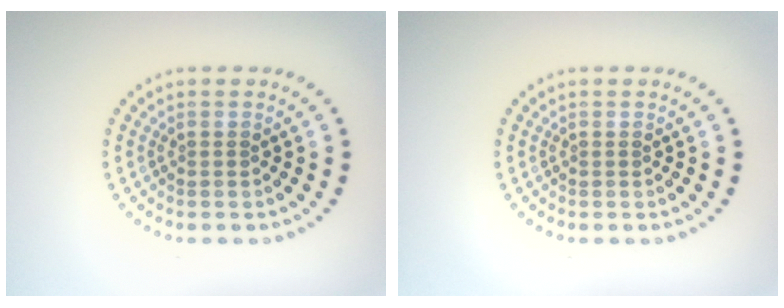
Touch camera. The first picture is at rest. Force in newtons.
{"total": 0.0}